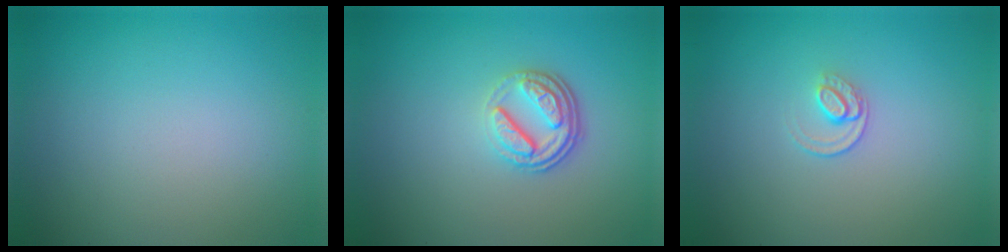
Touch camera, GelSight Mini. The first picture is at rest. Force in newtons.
{"total": 3.7, "press": 2.6, "slide": 2.6}
{"total": 1.2, "press": 0.8, "slide": 0.9}